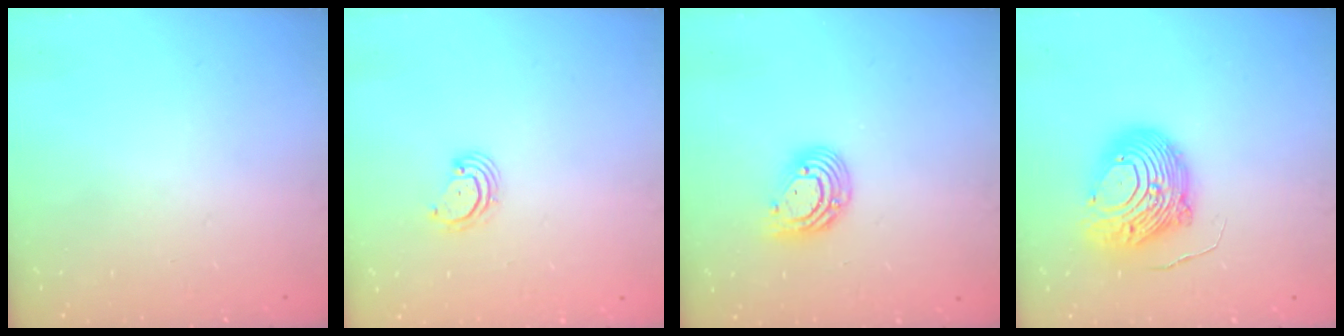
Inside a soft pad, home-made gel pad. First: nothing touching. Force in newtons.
{"total": 3.0, "press": 3.0, "slide": 0.2}
{"total": 9.9, "press": 9.9, "slide": 1.1}
{"total": 13.5, "press": 13.4, "slide": 1.4}